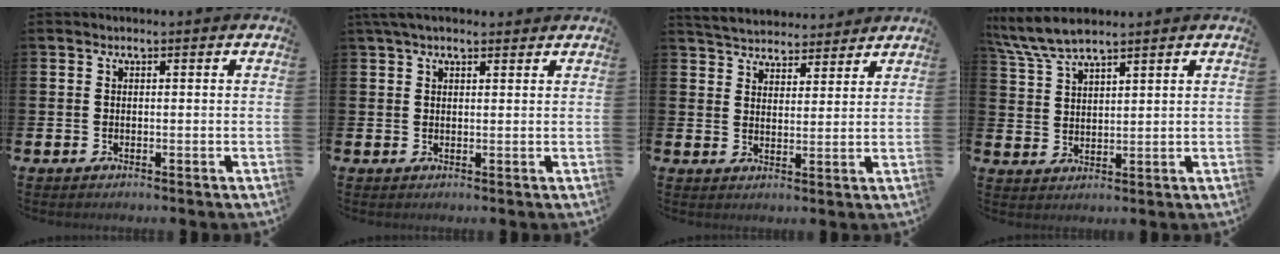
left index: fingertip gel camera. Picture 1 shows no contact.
{"total": 3.1, "force": [2.4, 1.1, 1.5], "torque": [-0.036, 0.003, 0.045]}
{"total": 5.0, "force": [4.9, 1.1, 0.0], "torque": [-0.026, -0.024, 0.090]}
{"total": 6.6, "force": [6.0, 1.0, 2.5], "torque": [-0.073, -0.014, 0.112]}